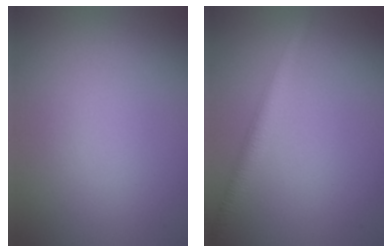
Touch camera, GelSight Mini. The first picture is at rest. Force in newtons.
{"total": 2.8, "press": 2.8, "slide": 0.1}